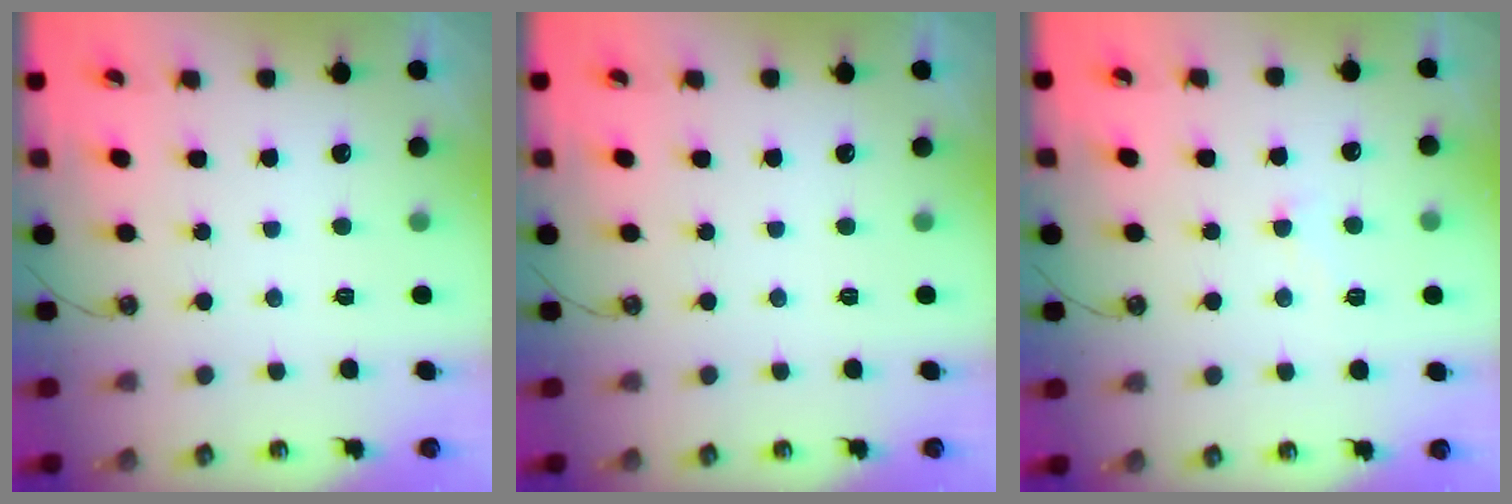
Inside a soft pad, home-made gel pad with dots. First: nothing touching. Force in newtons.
{"total": 0.0}
{"total": 1.5, "press": 1.4, "slide": 0.6}